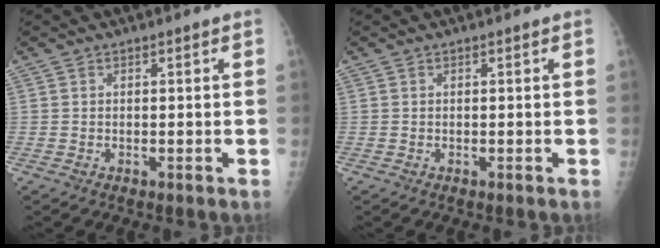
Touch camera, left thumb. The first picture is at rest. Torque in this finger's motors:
{"motor_torque": [0.00, 0.00, -0.04, -0.04, 0.00]}